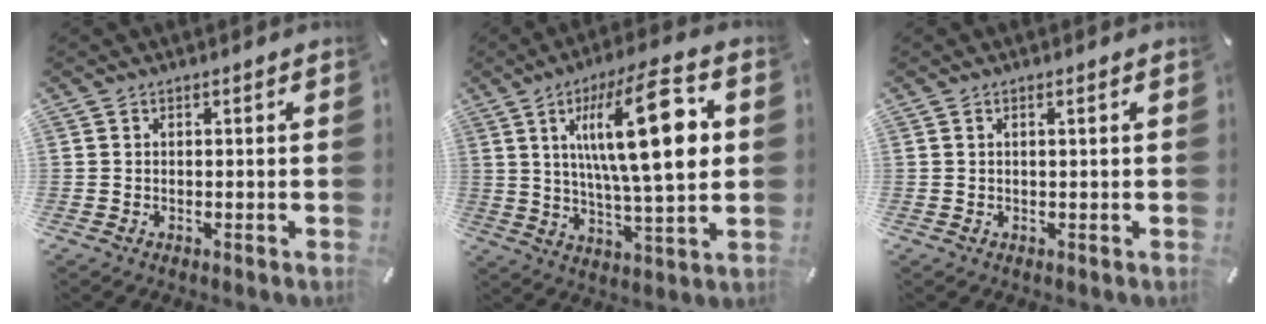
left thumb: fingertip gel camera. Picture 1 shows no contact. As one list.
[{"total": 21.7, "force": [5.8, 5.7, 20.1], "torque": [-0.348, -0.011, 0.073]}, {"total": 1.2, "force": [0.2, 0.1, 1.2], "torque": [-0.022, -0.002, 0.002]}]